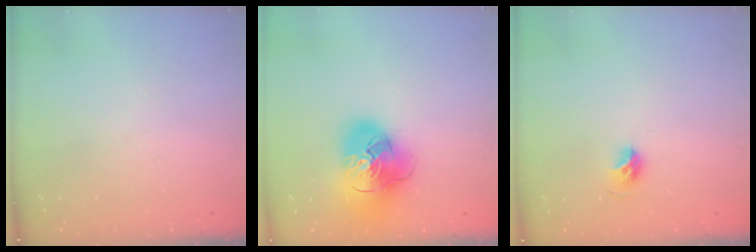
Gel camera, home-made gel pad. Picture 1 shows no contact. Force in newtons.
{"total": 19.7, "press": 19.5, "slide": 2.7}
{"total": 6.2, "press": 6.1, "slide": 1.2}